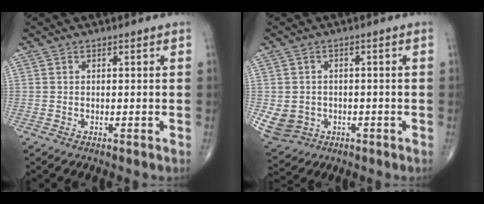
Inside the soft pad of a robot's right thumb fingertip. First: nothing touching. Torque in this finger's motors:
{"motor_torque": [2.81, 2.19, 0.24, -0.61, 0.08]}